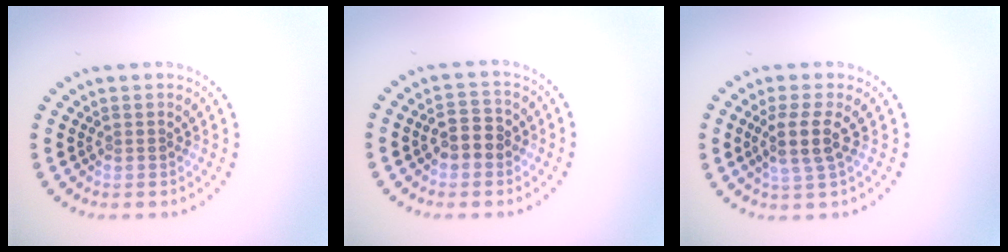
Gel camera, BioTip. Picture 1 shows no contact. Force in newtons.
{"total": 2.5, "press": 2.5, "slide": 0.4}
{"total": 2.7, "press": 2.2, "slide": 1.6}